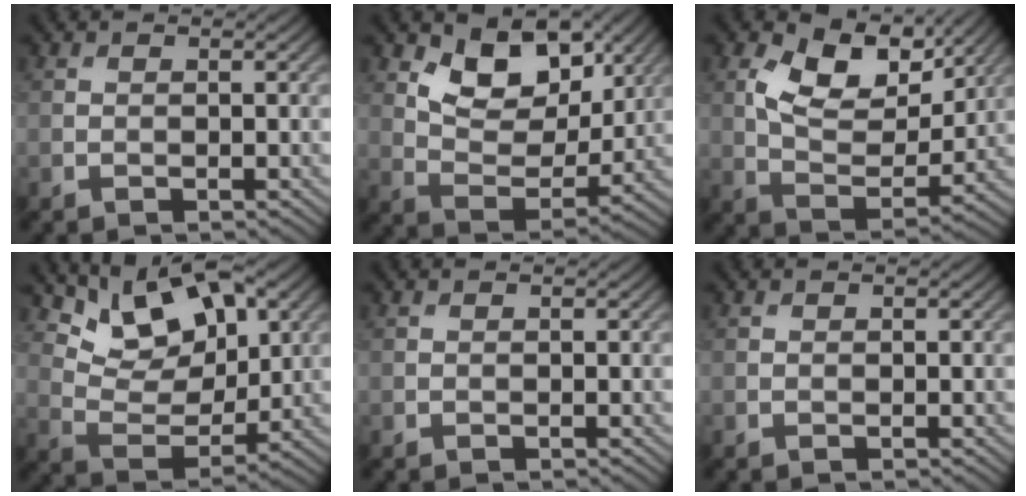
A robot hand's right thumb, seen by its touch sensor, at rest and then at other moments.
{"total": 9.0, "force": [5.1, 5.3, 5.3], "torque": [-0.100, -0.020, 0.087]}
{"total": 10.7, "force": [5.1, 5.8, 7.4], "torque": [-0.147, -0.008, 0.090]}
{"total": 9.7, "force": [5.9, 5.0, 5.8], "torque": [-0.108, -0.012, 0.102]}
{"total": 0.0}
{"total": 0.0}